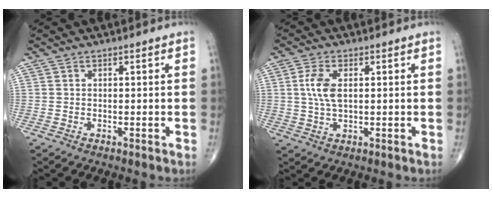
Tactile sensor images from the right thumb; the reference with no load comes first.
{"total": 5.8, "force": [1.0, 2.7, 5.1], "torque": [-0.117, 0.000, 0.019]}